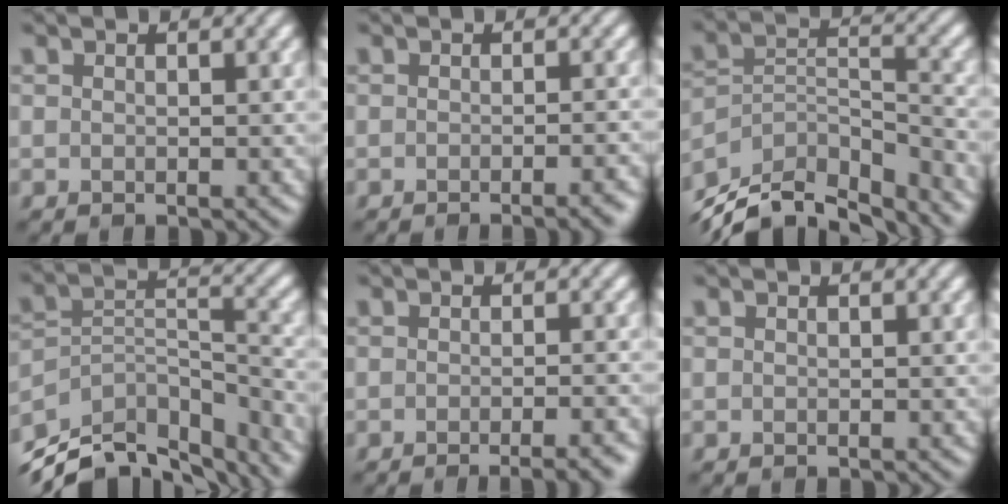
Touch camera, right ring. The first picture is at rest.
{"total": 3.4, "force": [-1.7, 1.1, 2.8], "torque": [-0.011, 0.011, -0.022]}
{"total": 12.7, "force": [-10.8, 4.8, 4.7], "torque": [-0.084, 0.003, -0.167]}
{"total": 13.4, "force": [-11.1, 6.4, 3.9], "torque": [-0.075, 0.007, -0.156]}
{"total": 4.9, "force": [-2.7, 1.6, 3.8], "torque": [-0.025, 0.008, -0.027]}
{"total": 0.0}